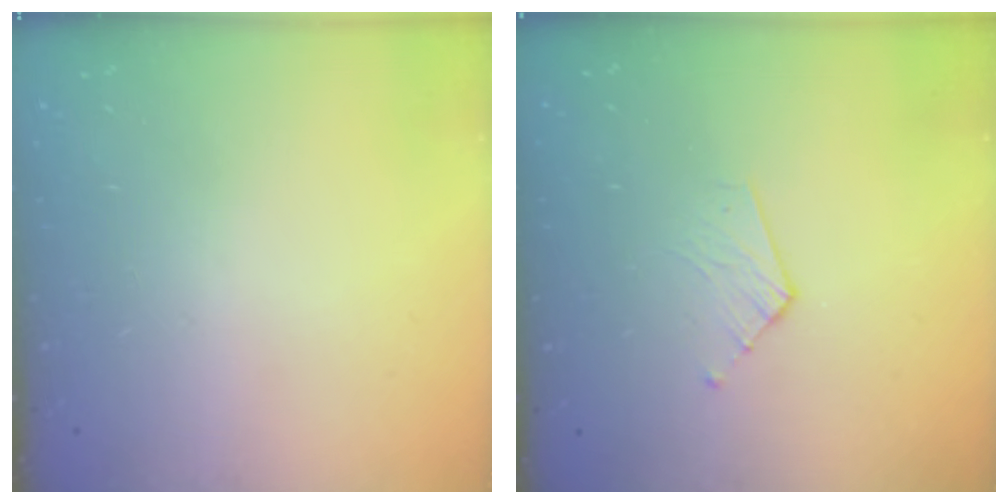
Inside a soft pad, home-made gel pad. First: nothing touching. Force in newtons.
{"total": 3.6, "press": 3.5, "slide": 0.3}